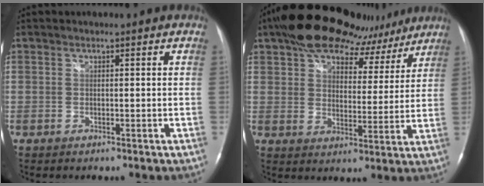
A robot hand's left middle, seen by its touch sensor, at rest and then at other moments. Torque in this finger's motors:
{"motor_torque": [1.07, -1.07, 0.46, 0.10]}